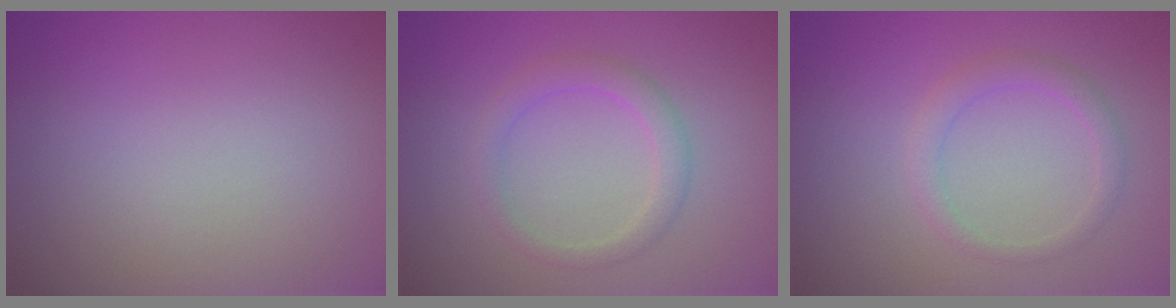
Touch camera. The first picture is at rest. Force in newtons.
{"total": 2.2, "press": 2.2, "slide": 0.1}
{"total": 1.8, "press": 1.8, "slide": 0.1}